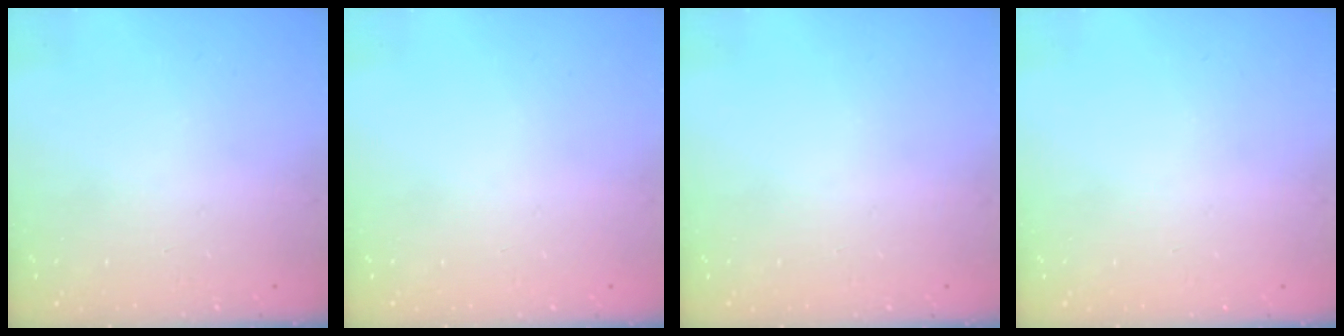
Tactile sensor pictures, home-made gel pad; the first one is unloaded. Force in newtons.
{"total": 0.0}
{"total": 0.0}
{"total": 0.0}